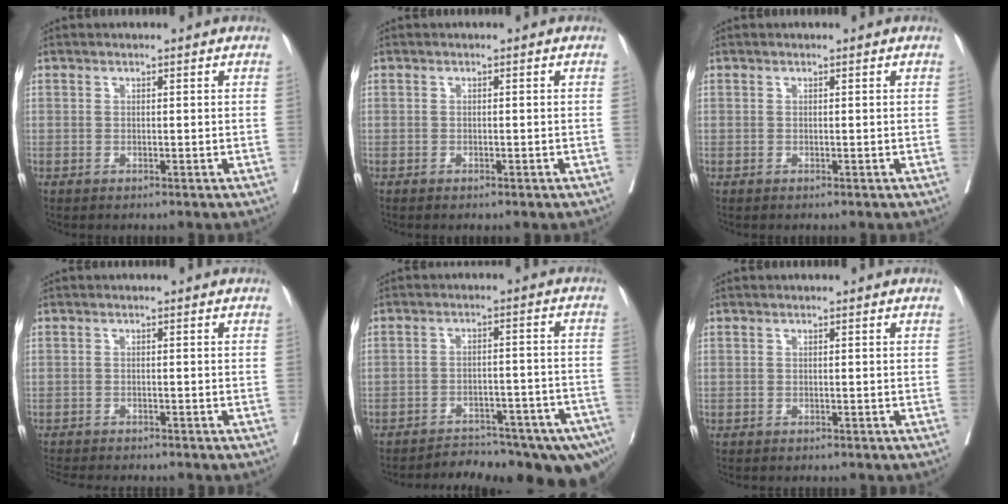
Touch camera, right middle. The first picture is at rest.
{"total": 1.0, "force": [-0.8, 0.4, 0.5], "torque": [-0.010, -0.002, -0.009]}
{"total": 0.0}
{"total": 9.5, "force": [-8.7, 1.5, 3.6], "torque": [-0.052, -0.012, -0.121]}
{"total": 19.6, "force": [-16.6, 5.8, 8.5], "torque": [-0.080, 0.012, -0.207]}
{"total": 3.3, "force": [-3.0, 0.7, 1.3], "torque": [-0.018, -0.004, -0.036]}